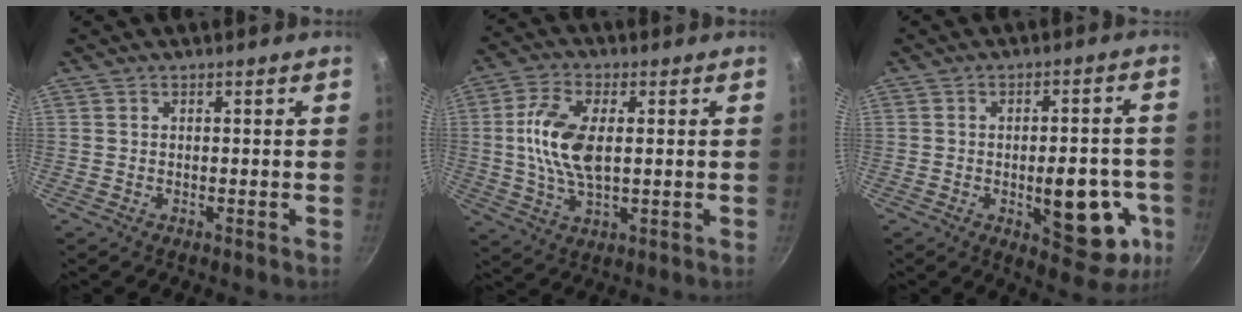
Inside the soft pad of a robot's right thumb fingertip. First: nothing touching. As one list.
[{"total": 10.9, "force": [1.0, 5.6, 9.4], "torque": [-0.182, 0.007, 0.015]}, {"total": 14.7, "force": [-3.9, 6.6, 12.5], "torque": [-0.114, 0.010, -0.044]}]